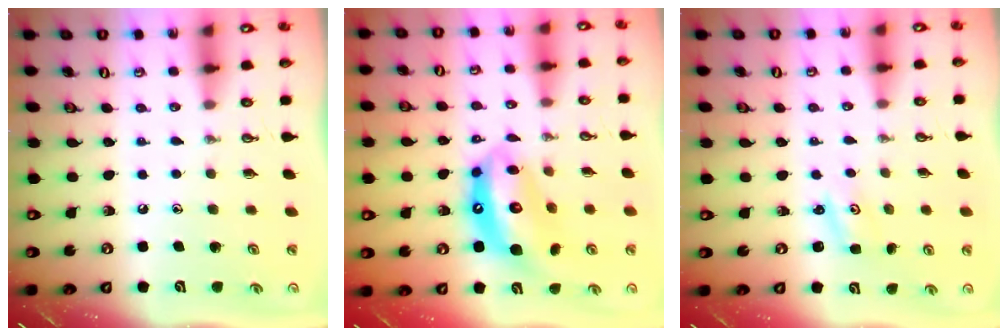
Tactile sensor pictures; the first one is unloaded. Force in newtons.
{"total": 14.3, "press": 14.3, "slide": 1.3}
{"total": 2.0, "press": 2.0, "slide": 0.2}